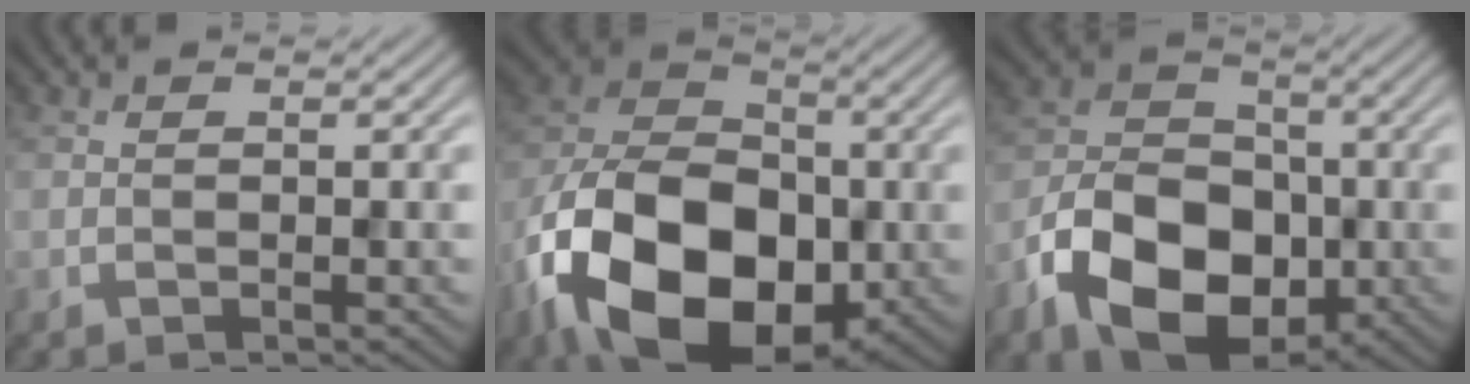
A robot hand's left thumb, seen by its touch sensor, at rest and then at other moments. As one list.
[{"total": 19.6, "force": [-7.1, 12.6, 13.2], "torque": [-0.276, -0.021, -0.136]}, {"total": 13.7, "force": [-5.4, 9.2, 8.7], "torque": [-0.178, -0.028, -0.112]}]